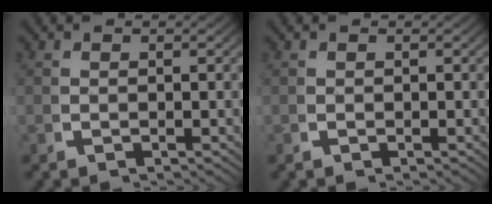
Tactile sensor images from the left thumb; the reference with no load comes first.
{"total": 0.0}